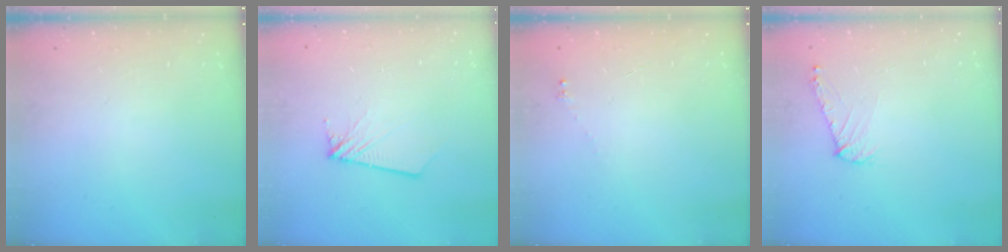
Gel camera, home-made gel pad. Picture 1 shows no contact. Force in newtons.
{"total": 2.8, "press": 2.8, "slide": 0.3}
{"total": 1.7, "press": 1.6, "slide": 0.2}
{"total": 7.3, "press": 7.2, "slide": 0.7}